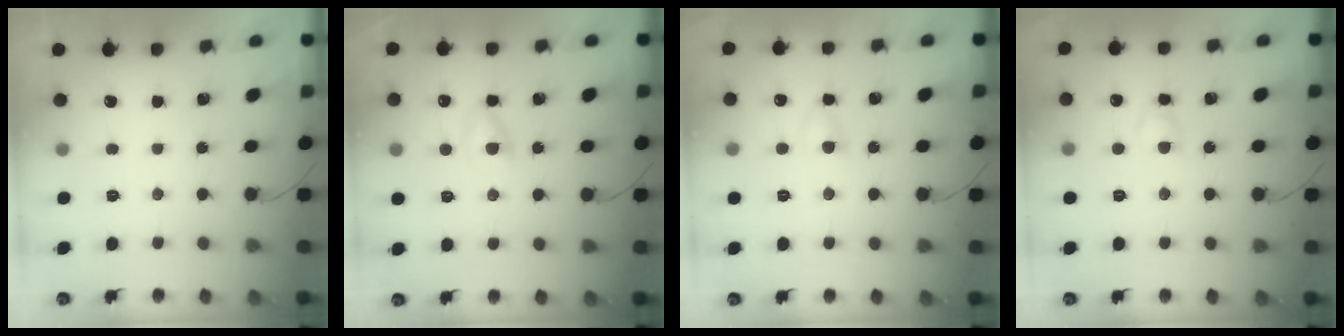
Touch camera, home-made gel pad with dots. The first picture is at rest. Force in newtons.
{"total": 3.2, "press": 3.0, "slide": 1.1}
{"total": 4.0, "press": 3.8, "slide": 1.4}
{"total": 2.8, "press": 2.7, "slide": 0.8}